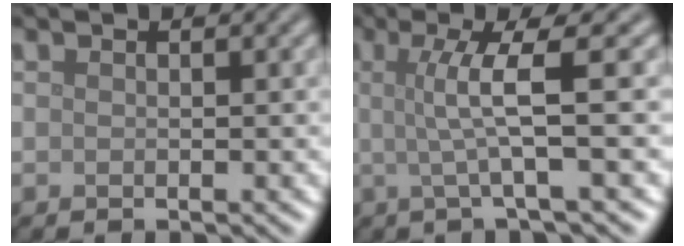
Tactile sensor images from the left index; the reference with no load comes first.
{"total": 4.7, "force": [0.4, 0.7, 4.7], "torque": [-0.081, 0.005, 0.004]}